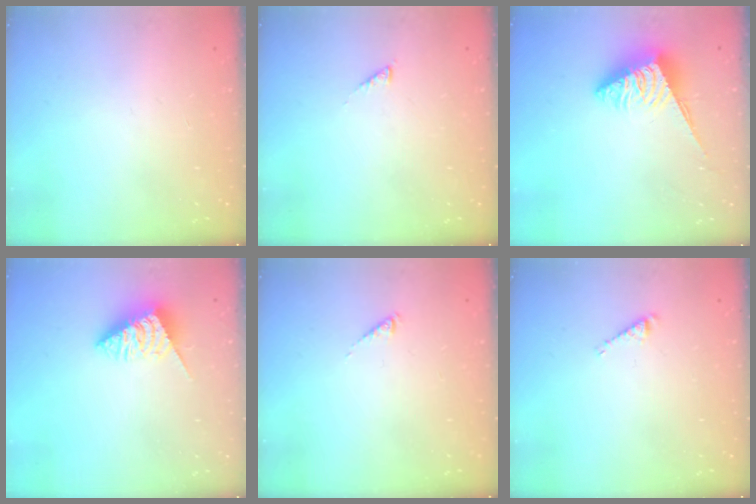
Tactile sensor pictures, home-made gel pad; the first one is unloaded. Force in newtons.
{"total": 0.9, "press": 0.9, "slide": 0.3}
{"total": 5.2, "press": 5.1, "slide": 0.4}
{"total": 4.0, "press": 4.0, "slide": 0.5}
{"total": 0.0}
{"total": 3.0, "press": 3.0, "slide": 0.5}